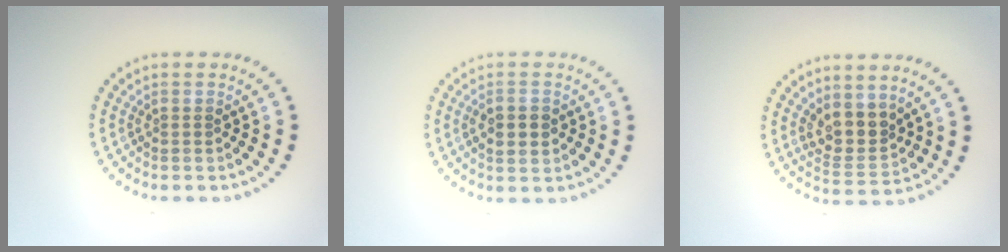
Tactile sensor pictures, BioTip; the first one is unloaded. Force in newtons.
{"total": 2.4, "press": 2.4, "slide": 0.1}
{"total": 3.2, "press": 2.6, "slide": 1.9}